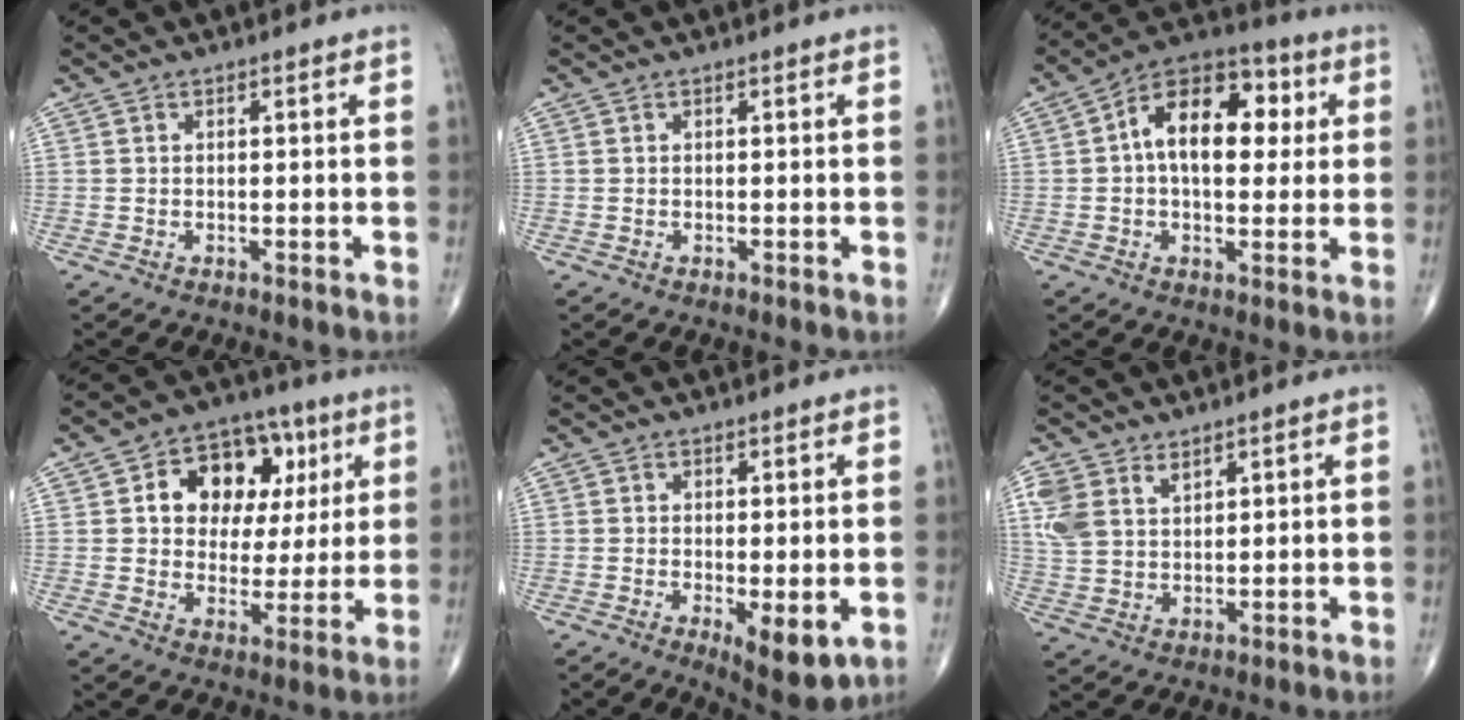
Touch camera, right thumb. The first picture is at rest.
{"total": 0.0}
{"total": 15.6, "force": [2.8, 9.3, 12.3], "torque": [-0.162, 0.026, 0.034]}
{"total": 15.1, "force": [4.4, 10.9, 9.4], "torque": [-0.086, 0.009, 0.069]}
{"total": 6.9, "force": [-1.6, 2.5, 6.2], "torque": [-0.088, -0.020, -0.017]}
{"total": 7.3, "force": [3.8, 4.6, 4.2], "torque": [-0.080, -0.008, 0.087]}